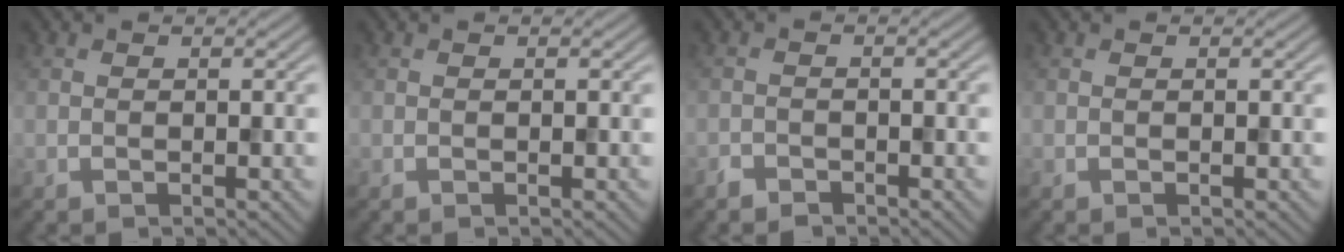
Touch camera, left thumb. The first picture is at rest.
{"total": 0.0}
{"total": 1.4, "force": [-1.3, 0.6, 0.3], "torque": [-0.005, 0.000, -0.028]}
{"total": 0.0}